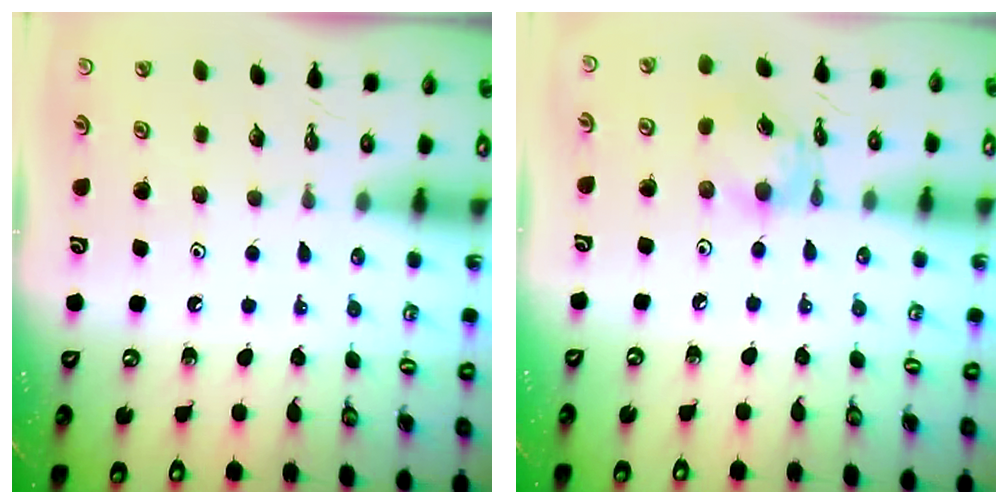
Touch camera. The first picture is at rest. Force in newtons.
{"total": 10.6, "press": 10.6, "slide": 0.9}